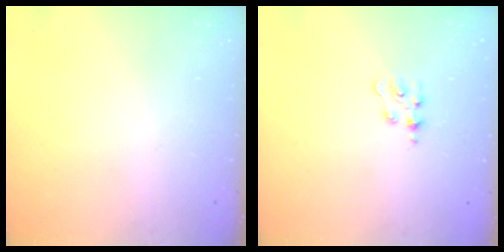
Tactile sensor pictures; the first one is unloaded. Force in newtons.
{"total": 3.1, "press": 3.0, "slide": 0.4}